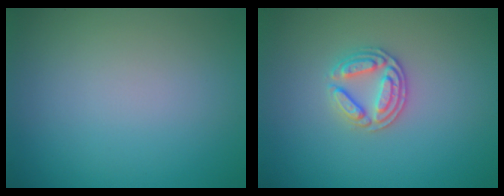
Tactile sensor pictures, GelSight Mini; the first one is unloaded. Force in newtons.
{"total": 2.8, "press": 2.7, "slide": 0.7}